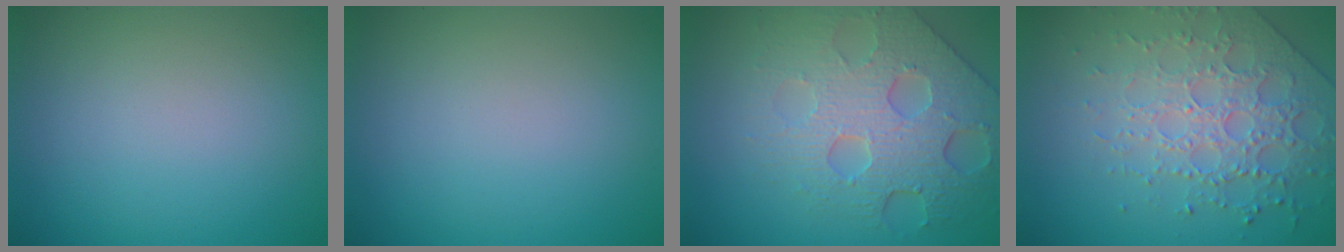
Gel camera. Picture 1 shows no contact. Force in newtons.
{"total": 0.0}
{"total": 6.8, "press": 5.4, "slide": 4.2}
{"total": 4.5, "press": 4.3, "slide": 1.2}